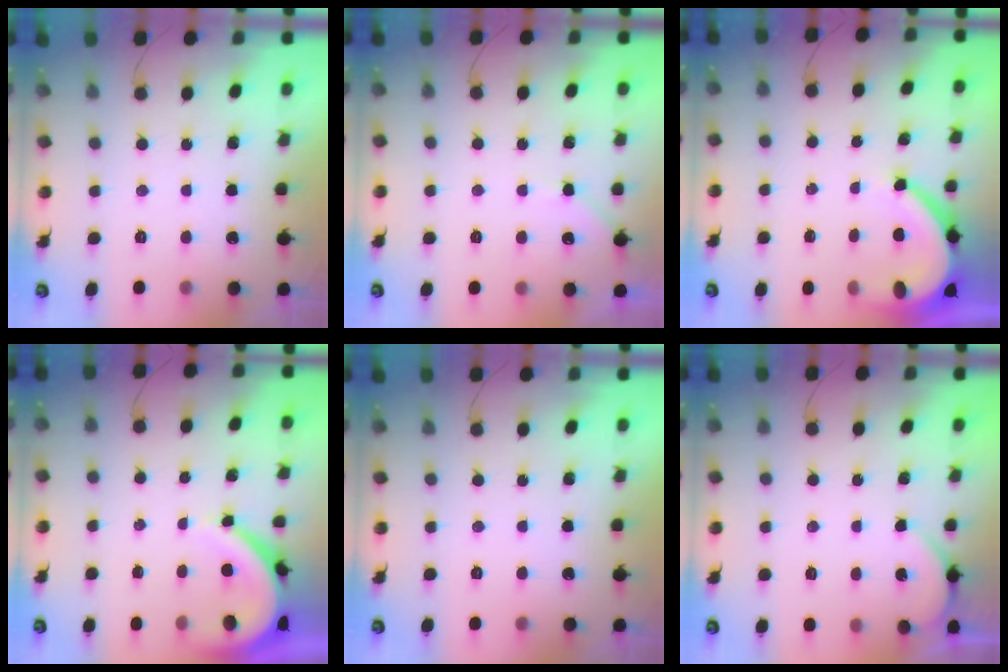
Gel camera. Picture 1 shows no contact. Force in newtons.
{"total": 3.6, "press": 3.5, "slide": 0.5}
{"total": 8.9, "press": 8.9, "slide": 0.9}
{"total": 7.0, "press": 7.0, "slide": 0.8}
{"total": 0.0}
{"total": 2.6, "press": 2.5, "slide": 0.5}